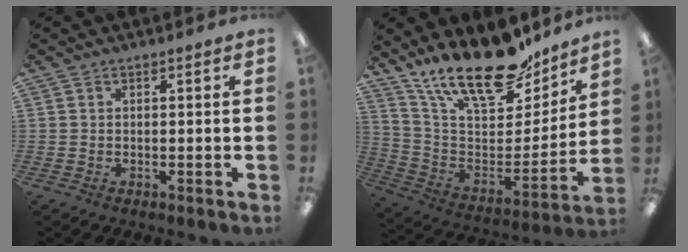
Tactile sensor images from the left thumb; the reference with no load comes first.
{"total": 23.0, "force": [17.7, 8.4, 12.0], "torque": [-0.203, -0.118, 0.310]}